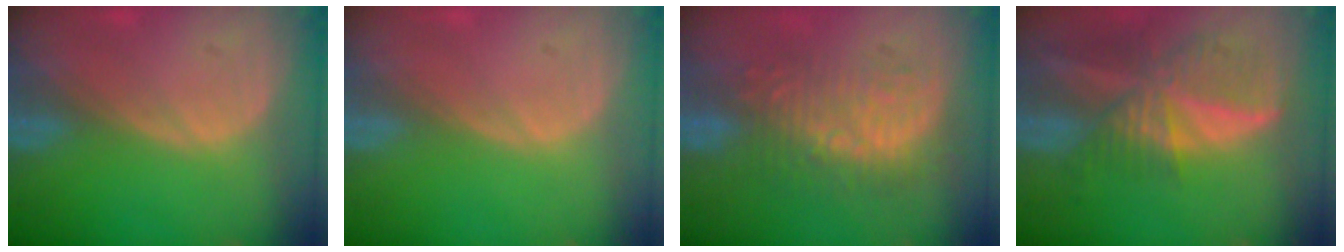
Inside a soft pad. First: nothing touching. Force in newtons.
{"total": 0.0}
{"total": 8.9, "press": 8.6, "slide": 2.3}
{"total": 9.3, "press": 8.1, "slide": 4.6}